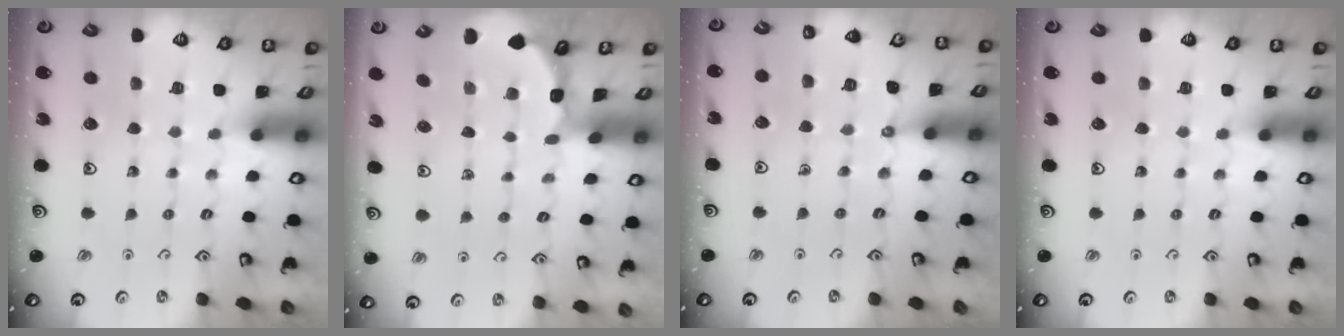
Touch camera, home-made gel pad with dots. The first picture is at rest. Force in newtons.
{"total": 1.7, "press": 1.7, "slide": 0.1}
{"total": 5.1, "press": 4.8, "slide": 1.6}
{"total": 0.0}